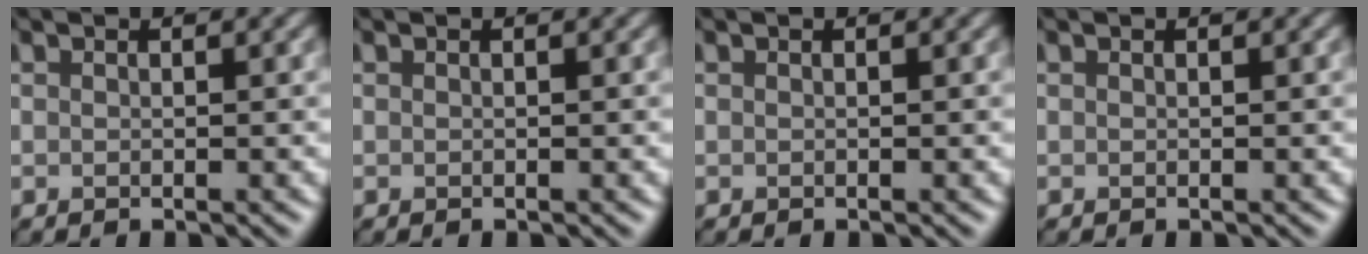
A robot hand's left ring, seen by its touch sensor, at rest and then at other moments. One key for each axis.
{"total": 0.0}
{"total": 0.0}
{"total": 0.0}